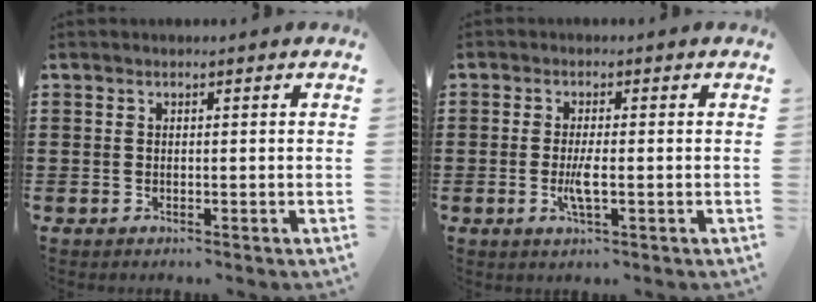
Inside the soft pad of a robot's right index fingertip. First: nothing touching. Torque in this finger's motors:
{"motor_torque": [1.36, 0.78, 0.49, 0.08]}